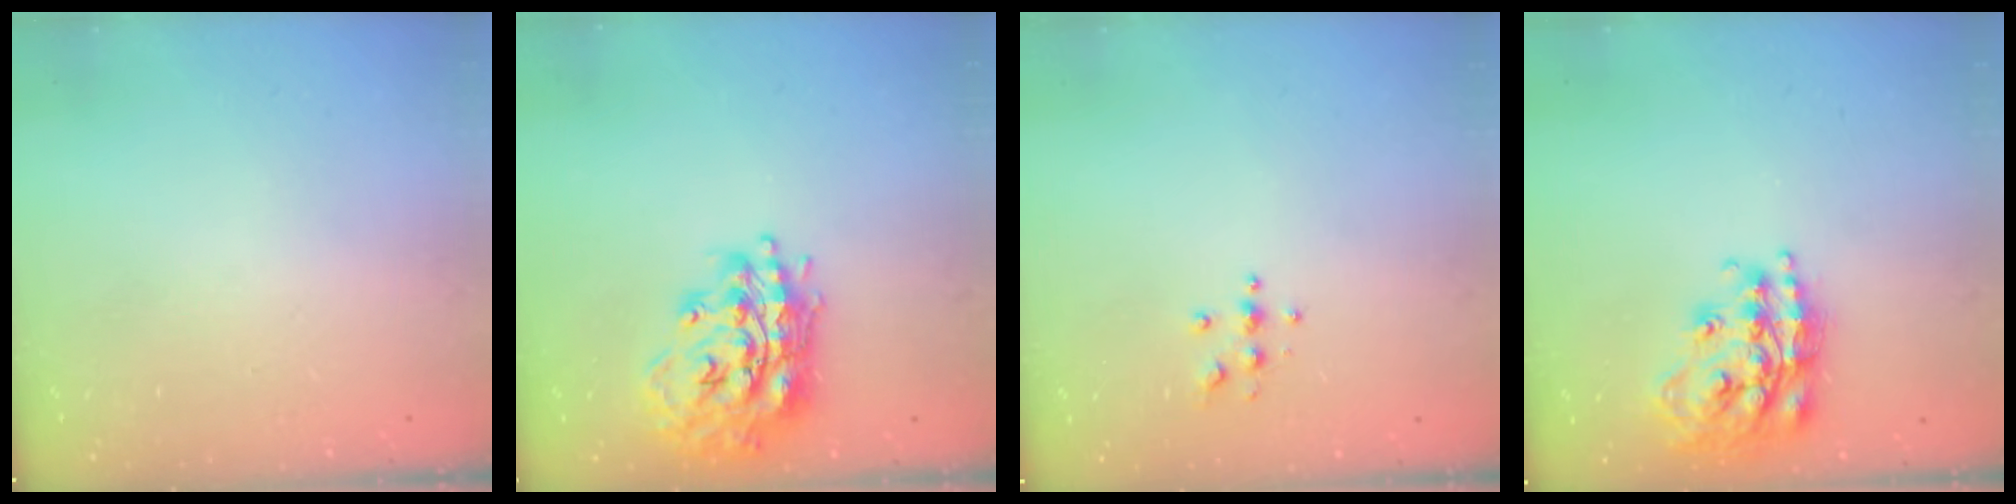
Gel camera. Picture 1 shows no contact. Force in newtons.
{"total": 18.7, "press": 18.7, "slide": 1.8}
{"total": 3.9, "press": 3.8, "slide": 0.5}
{"total": 17.9, "press": 17.8, "slide": 1.3}